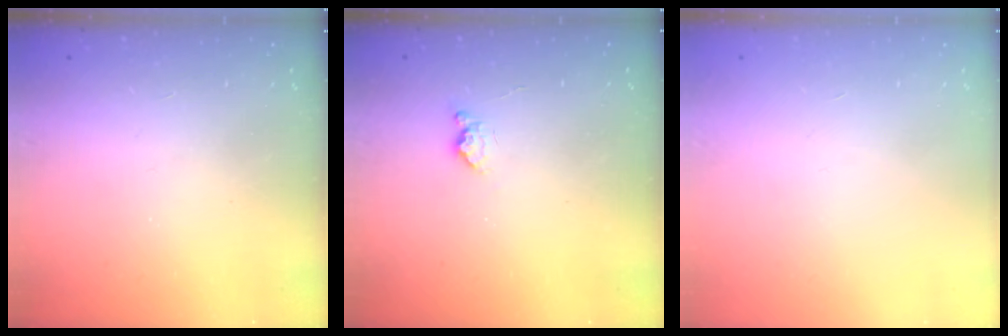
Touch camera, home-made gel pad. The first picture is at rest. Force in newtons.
{"total": 7.3, "press": 7.3, "slide": 0.8}
{"total": 0.0}